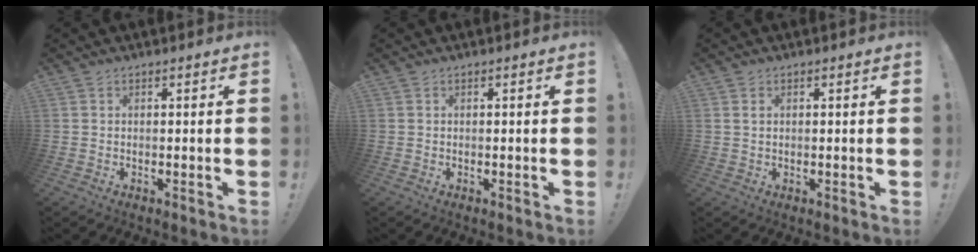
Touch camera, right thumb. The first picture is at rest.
{"total": 0.0}
{"total": 1.2, "force": [0.6, 0.7, 0.7], "torque": [-0.009, 0.000, 0.009]}